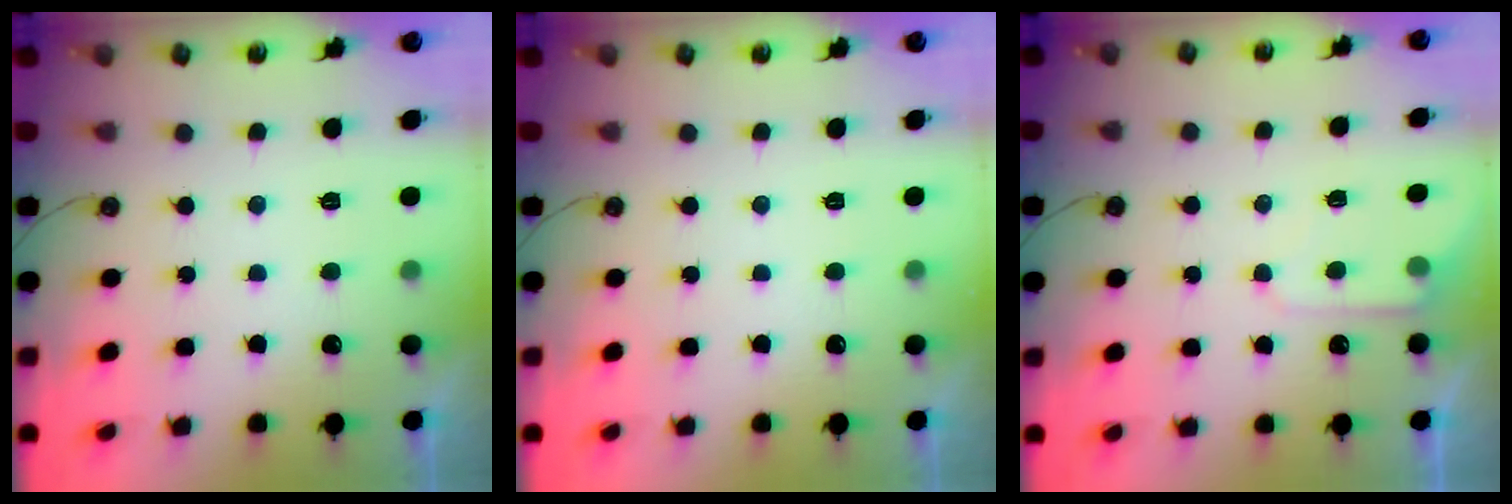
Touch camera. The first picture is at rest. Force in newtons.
{"total": 0.0}
{"total": 4.9, "press": 4.9, "slide": 0.6}